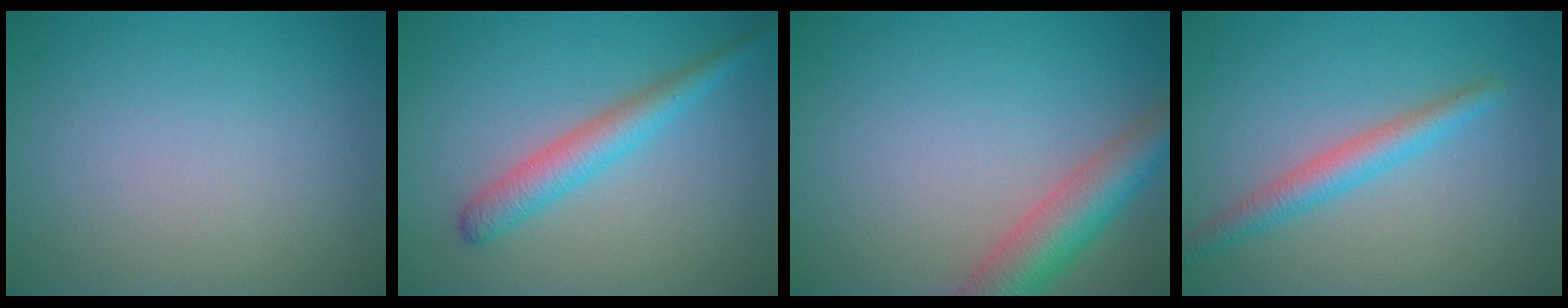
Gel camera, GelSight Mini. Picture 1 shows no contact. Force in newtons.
{"total": 3.4, "press": 3.4, "slide": 0.1}
{"total": 5.3, "press": 5.3, "slide": 0.3}
{"total": 2.9, "press": 2.9, "slide": 0.1}